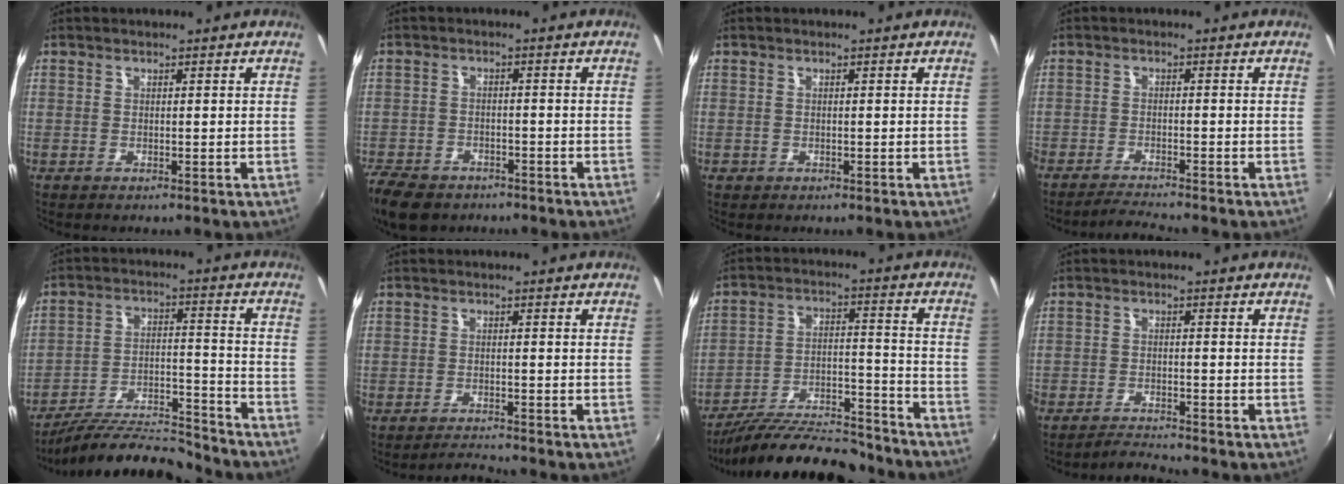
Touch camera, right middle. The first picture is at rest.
{"total": 10.1, "force": [-7.4, 5.5, 4.1], "torque": [-0.121, -0.012, -0.128]}
{"total": 0.7, "force": [-0.4, 0.6, 0.1], "torque": [-0.002, -0.004, -0.007]}
{"total": 3.6, "force": [-3.5, -0.7, 0.7], "torque": [-0.035, -0.007, -0.068]}
{"total": 15.2, "force": [-14.2, 2.4, 4.7], "torque": [-0.097, 0.006, -0.225]}
{"total": 2.6, "force": [-2.6, -0.5, 0.1], "torque": [-0.014, -0.003, -0.048]}
{"total": 20.8, "force": [-18.2, 5.3, 8.7], "torque": [-0.156, 0.002, -0.263]}
{"total": 3.7, "force": [-3.7, -0.4, 0.4], "torque": [-0.027, -0.007, -0.071]}